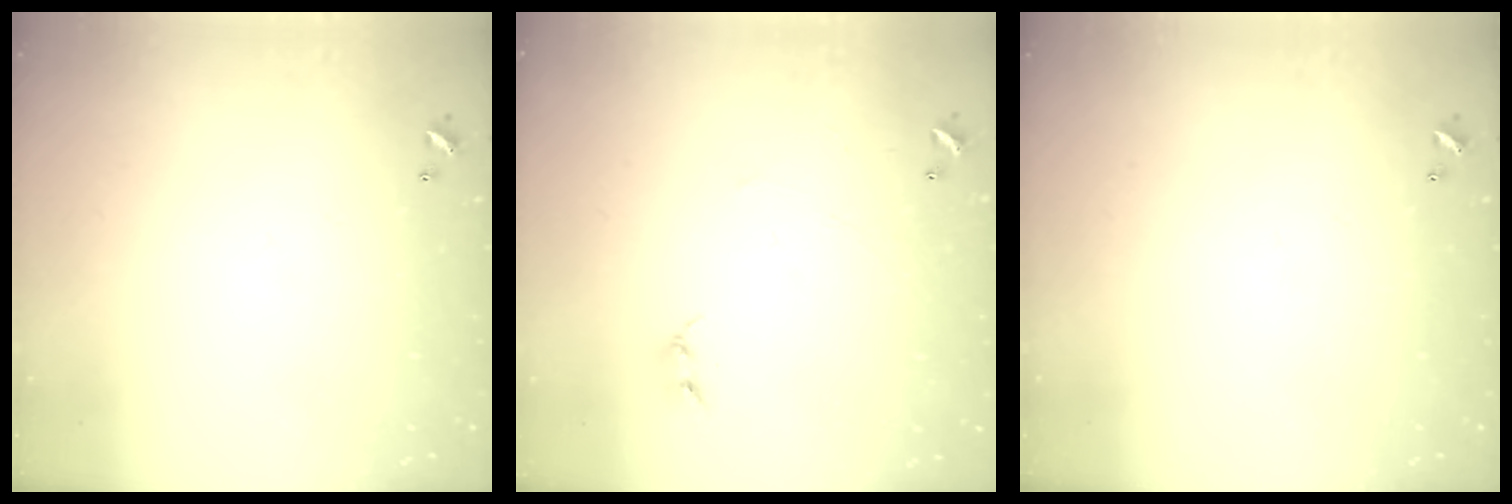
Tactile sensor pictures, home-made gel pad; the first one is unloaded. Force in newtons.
{"total": 2.7, "press": 2.7, "slide": 0.3}
{"total": 0.0}